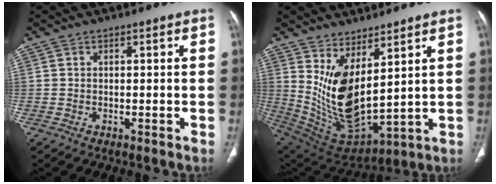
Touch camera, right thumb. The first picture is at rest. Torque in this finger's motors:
{"motor_torque": [-1.02, 1.75, 1.46, 0.38, 0.34]}